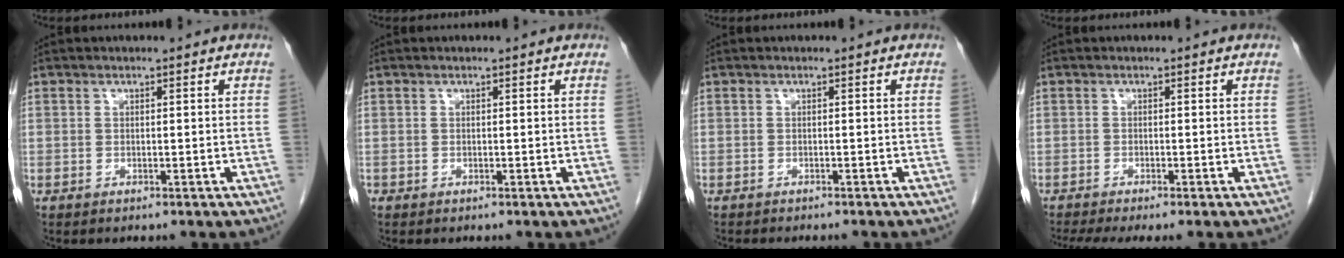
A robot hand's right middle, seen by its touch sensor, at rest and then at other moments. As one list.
[{"total": 0.0}, {"total": 4.0, "force": [-3.5, 0.6, 1.8], "torque": [-0.025, -0.007, -0.043]}, {"total": 6.3, "force": [-5.1, 0.0, 3.6], "torque": [-0.048, -0.014, -0.083]}]